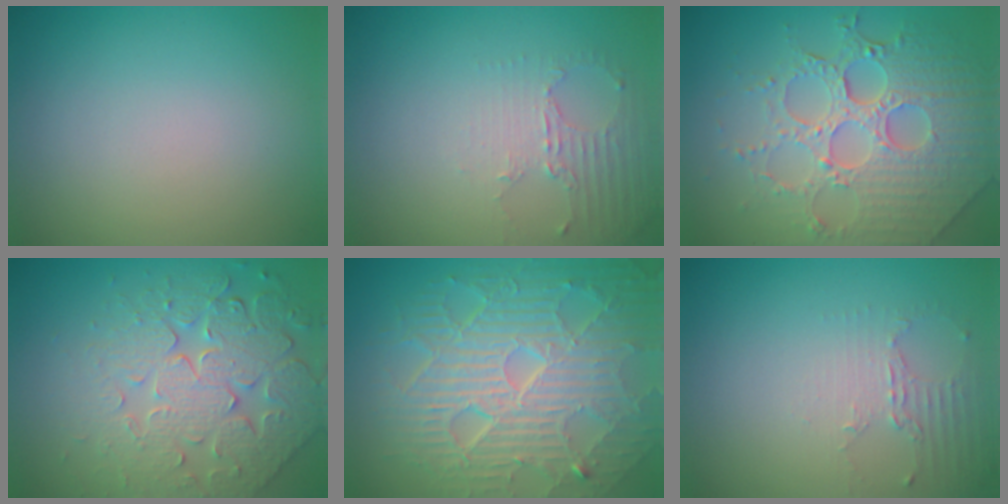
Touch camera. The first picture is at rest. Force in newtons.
{"total": 2.3, "press": 1.8, "slide": 1.6}
{"total": 8.2, "press": 6.0, "slide": 5.6}
{"total": 7.7, "press": 5.8, "slide": 5.0}
{"total": 10.5, "press": 6.7, "slide": 8.1}
{"total": 2.2, "press": 1.6, "slide": 1.5}